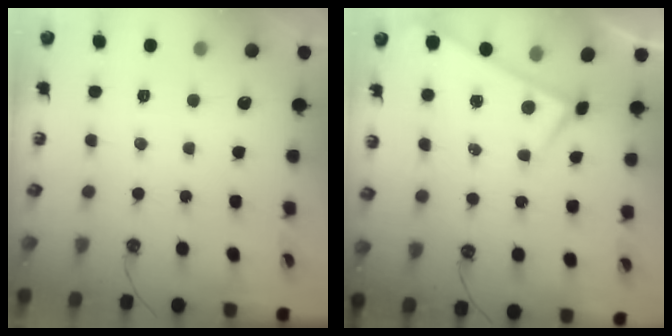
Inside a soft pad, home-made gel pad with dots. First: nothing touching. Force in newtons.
{"total": 0.0}